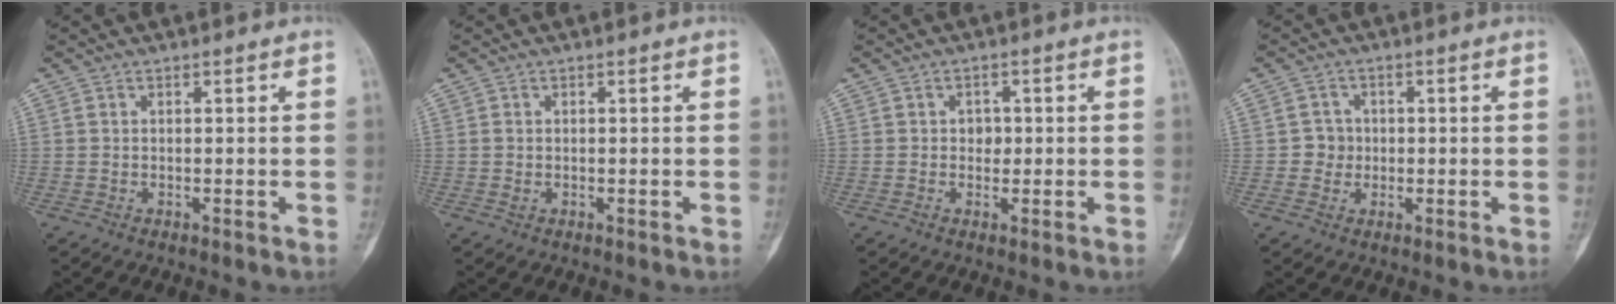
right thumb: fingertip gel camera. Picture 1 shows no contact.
{"total": 0.6, "force": [0.0, 0.4, 0.4], "torque": [-0.013, 0.001, 0.001]}
{"total": 2.1, "force": [0.0, 1.7, 1.2], "torque": [-0.002, 0.005, -0.003]}
{"total": 3.0, "force": [-0.2, 3.0, 0.5], "torque": [0.016, 0.010, -0.006]}